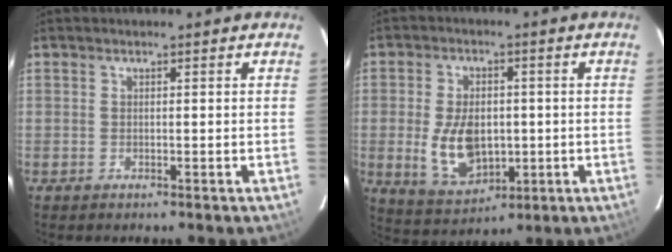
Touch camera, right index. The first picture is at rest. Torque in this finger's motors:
{"motor_torque": [0.85, -0.52, 0.28, 0.08]}